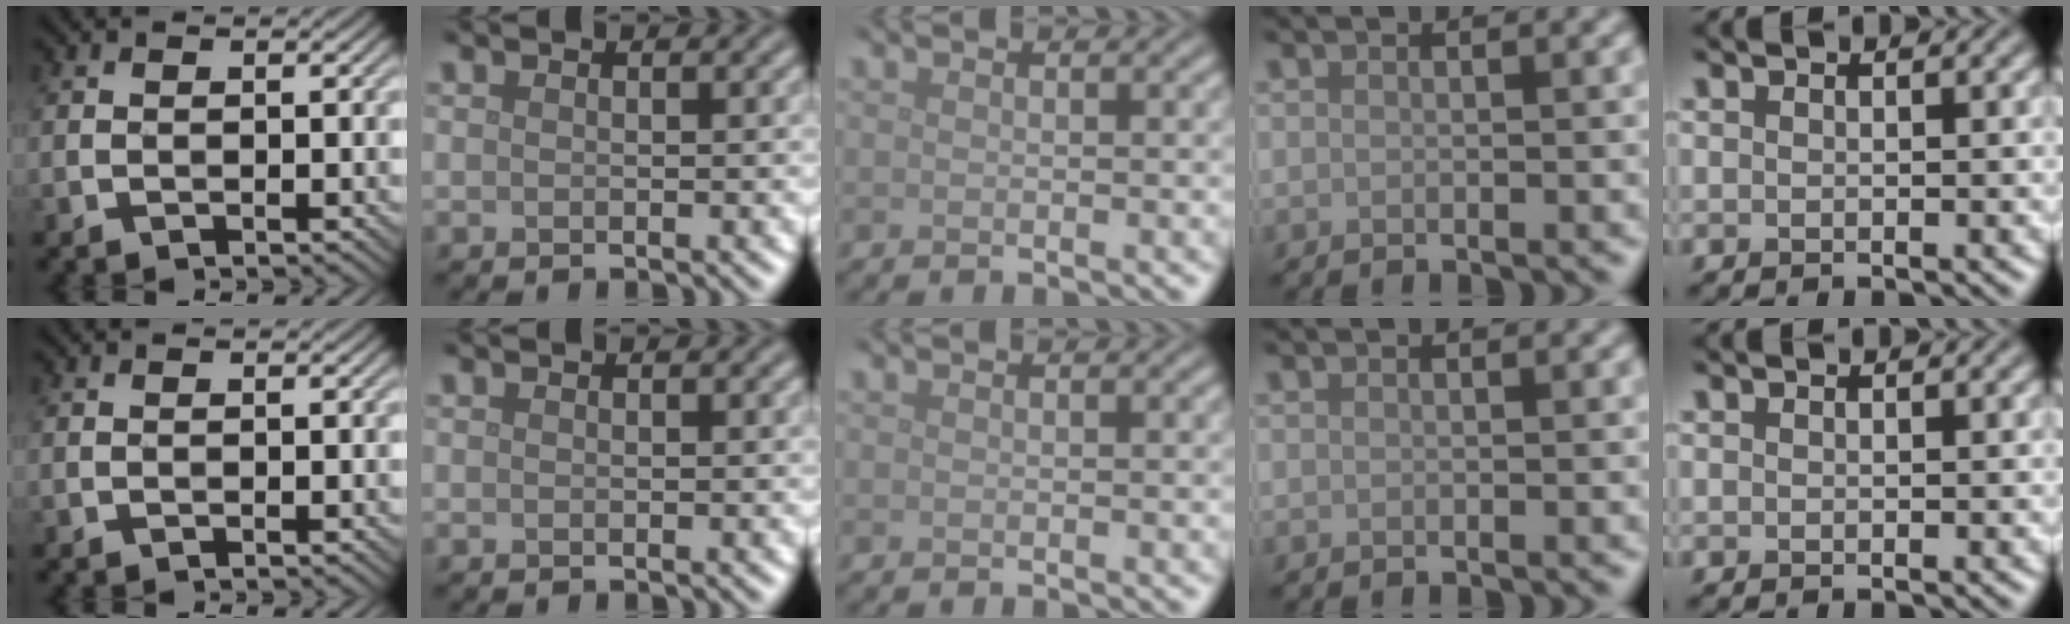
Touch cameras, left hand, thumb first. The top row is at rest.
{}